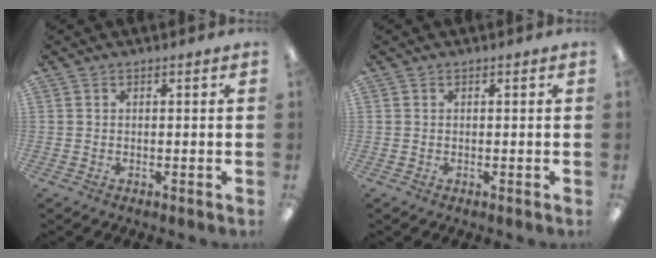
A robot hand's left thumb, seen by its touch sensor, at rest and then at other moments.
{"total": 0.0}